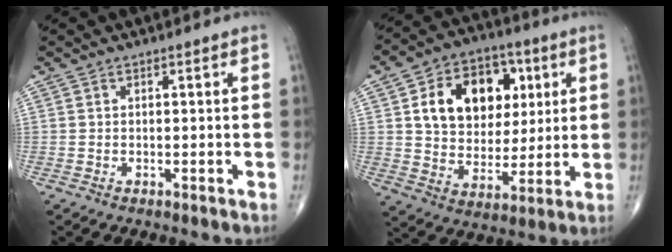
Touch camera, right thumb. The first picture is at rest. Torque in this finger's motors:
{"motor_torque": [0.37, 0.63, 0.32, 0.10, 0.11]}